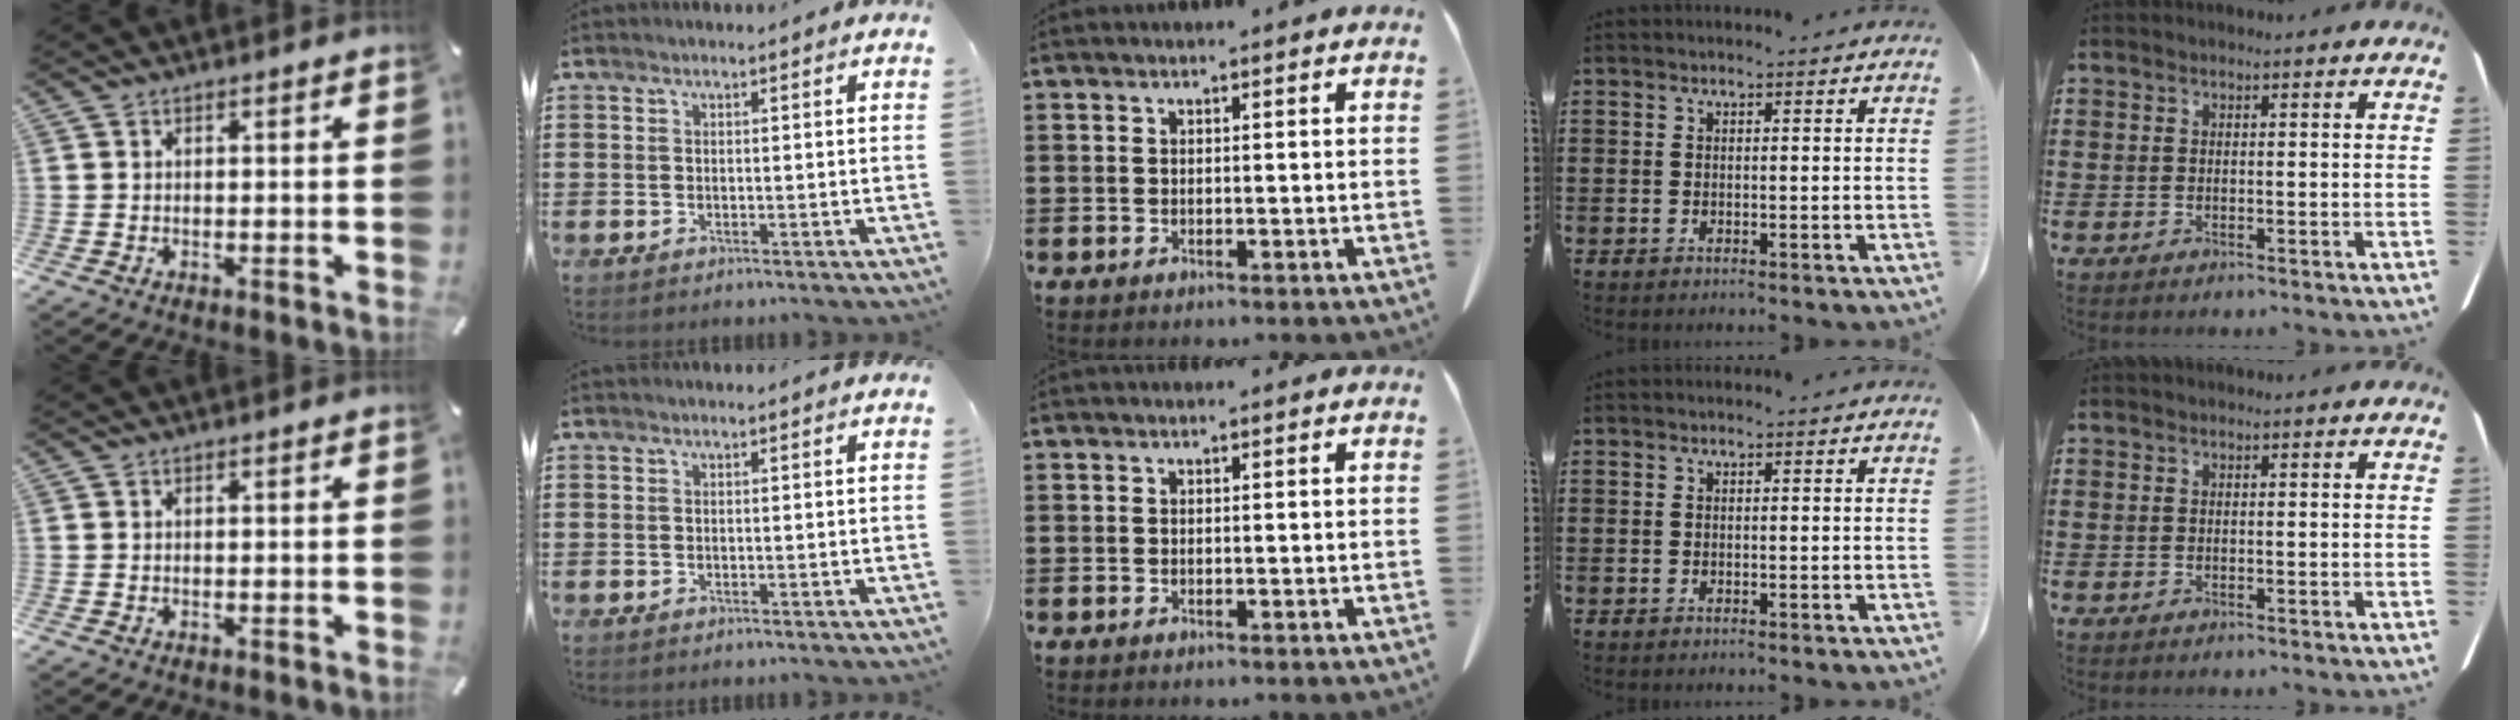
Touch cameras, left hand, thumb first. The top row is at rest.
{}